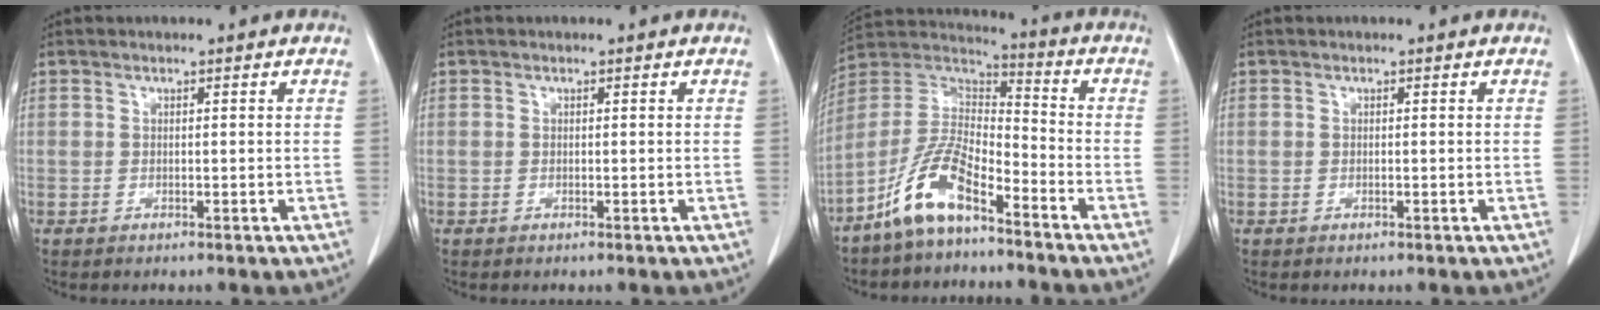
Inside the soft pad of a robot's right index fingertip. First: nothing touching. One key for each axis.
{"total": 0.0}
{"total": 11.7, "fx": -7.5, "fy": 3.6, "fz": 8.2, "tx": -0.179, "ty": 0.010, "tz": -0.148}
{"total": 0.0}